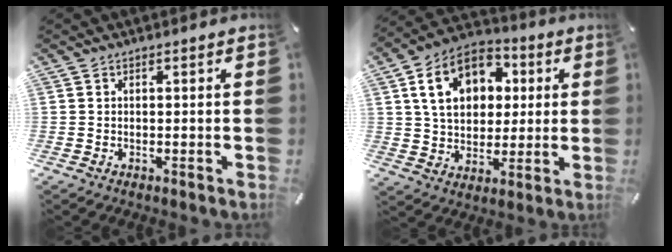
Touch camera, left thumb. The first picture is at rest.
{"total": 14.5, "force": [4.2, 11.4, 8.0], "torque": [-0.144, 0.007, 0.081]}